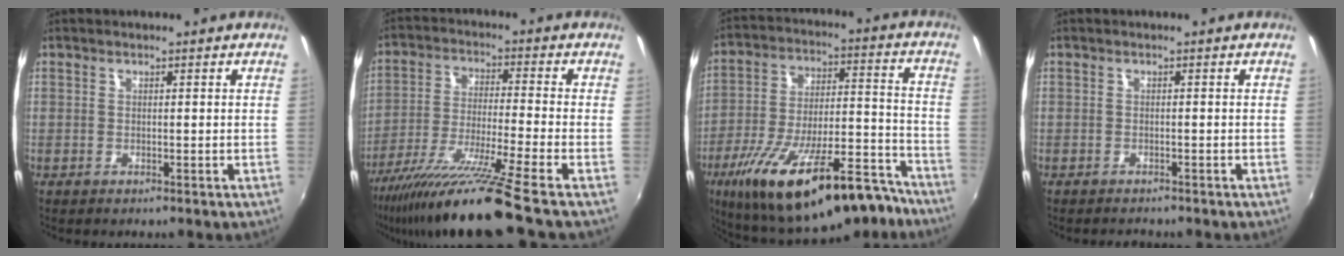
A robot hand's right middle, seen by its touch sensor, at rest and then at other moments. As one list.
[{"total": 15.2, "force": [-12.1, -2.5, 8.9], "torque": [-0.177, -0.033, -0.215]}, {"total": 28.2, "force": [-19.4, 9.8, 18.0], "torque": [-0.311, -0.018, -0.277]}, {"total": 2.1, "force": [-2.0, 0.5, 0.4], "torque": [-0.013, -0.012, -0.031]}]